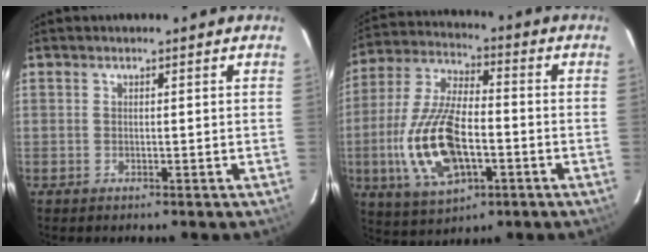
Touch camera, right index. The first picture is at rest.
{"total": 17.6, "force": [-4.3, 8.0, 15.0], "torque": [-0.326, -0.007, -0.074]}